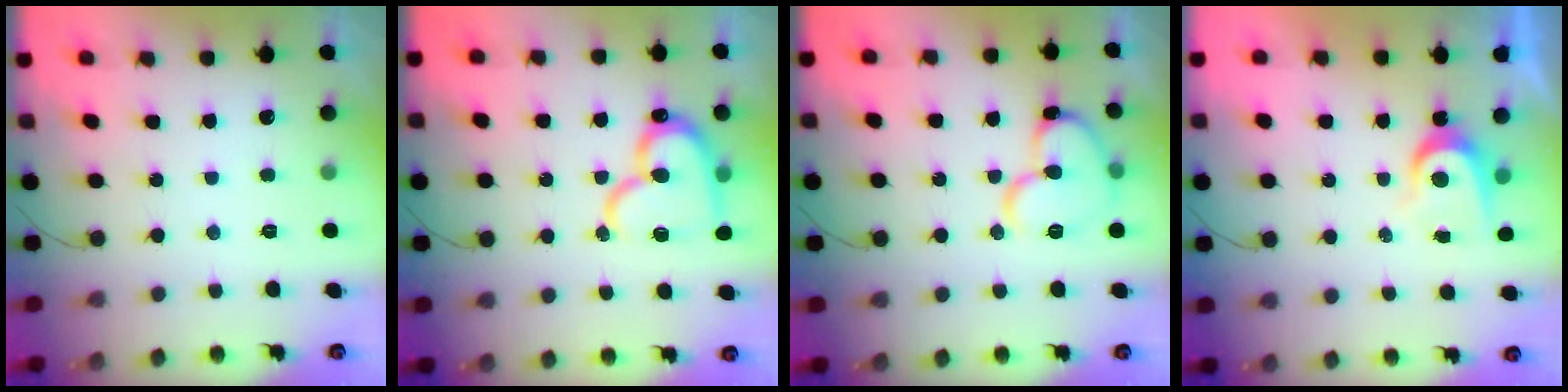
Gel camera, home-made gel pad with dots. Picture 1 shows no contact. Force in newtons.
{"total": 17.1, "press": 17.0, "slide": 1.8}
{"total": 13.3, "press": 13.1, "slide": 2.1}
{"total": 5.8, "press": 5.8, "slide": 0.3}